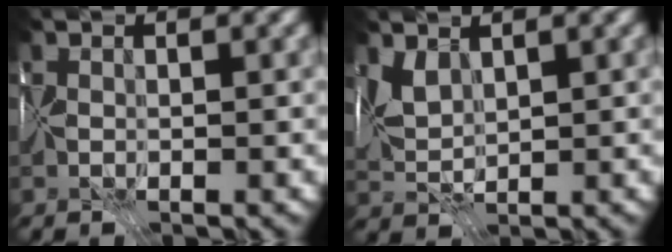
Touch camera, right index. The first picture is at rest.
{"total": 2.3, "force": [1.5, 1.1, 1.3], "torque": [-0.036, 0.004, 0.031]}